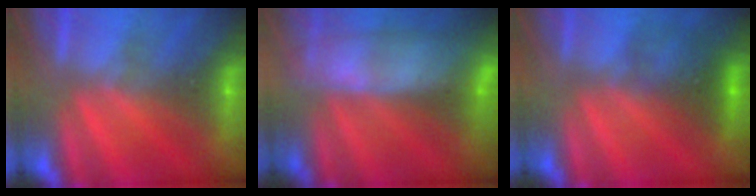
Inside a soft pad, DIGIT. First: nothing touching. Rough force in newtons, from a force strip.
{"total": 9.1}
{"total": 2.9}